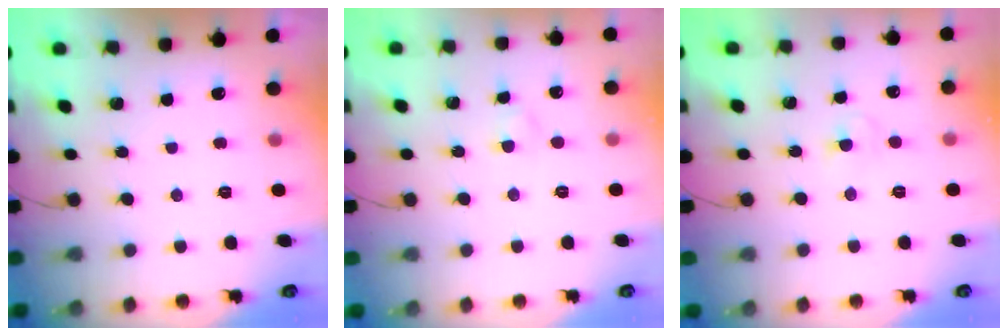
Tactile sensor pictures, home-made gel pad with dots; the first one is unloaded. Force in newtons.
{"total": 2.1, "press": 1.8, "slide": 1.0}
{"total": 2.2, "press": 2.0, "slide": 0.9}